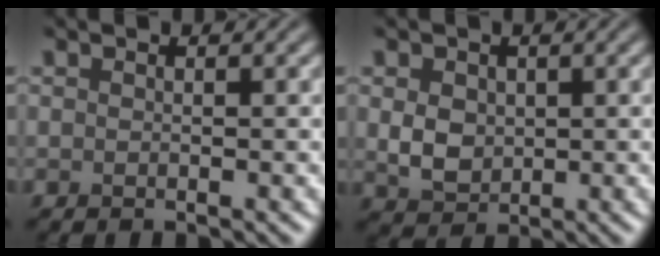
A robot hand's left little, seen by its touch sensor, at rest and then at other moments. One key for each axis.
{"total": 3.0, "fx": 0.4, "fy": 2.4, "fz": 1.7, "tx": -0.038, "ty": -0.004, "tz": 0.007}